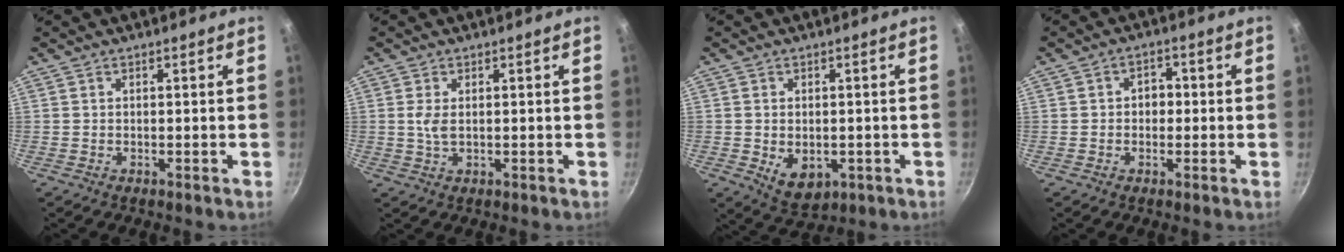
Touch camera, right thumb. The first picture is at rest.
{"total": 2.7, "force": [0.4, 1.4, 2.3], "torque": [-0.044, -0.004, 0.010]}
{"total": 6.7, "force": [-1.1, 4.6, 4.7], "torque": [-0.060, -0.009, -0.004]}
{"total": 3.3, "force": [-0.2, 2.6, 1.9], "torque": [-0.005, 0.010, -0.007]}